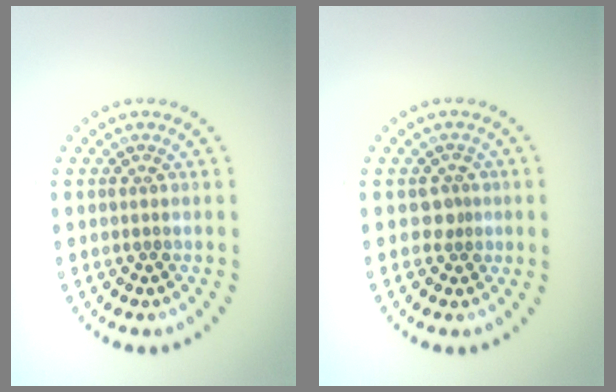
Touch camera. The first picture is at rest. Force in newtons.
{"total": 1.4, "press": 1.1, "slide": 0.8}